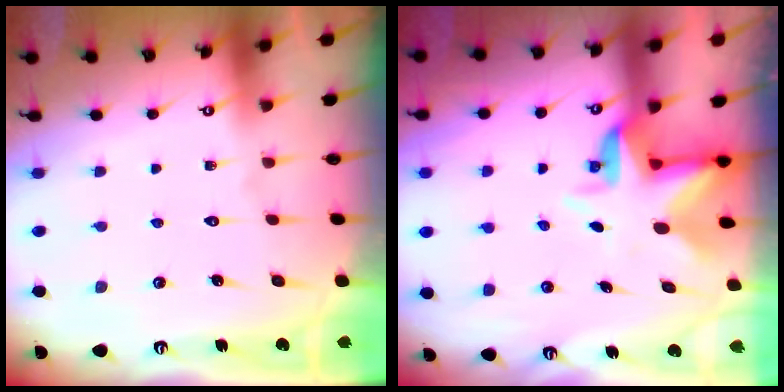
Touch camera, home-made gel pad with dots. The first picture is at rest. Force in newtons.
{"total": 4.4, "press": 4.4, "slide": 0.5}